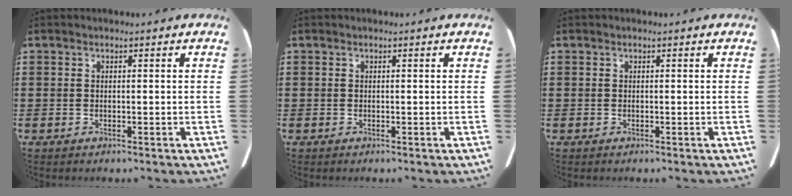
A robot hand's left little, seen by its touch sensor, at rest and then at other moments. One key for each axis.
{"total": 0.0}
{"total": 0.0}